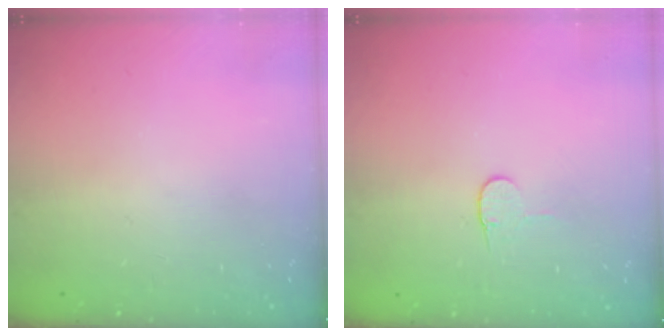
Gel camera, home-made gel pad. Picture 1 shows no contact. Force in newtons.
{"total": 4.9, "press": 4.9, "slide": 0.4}